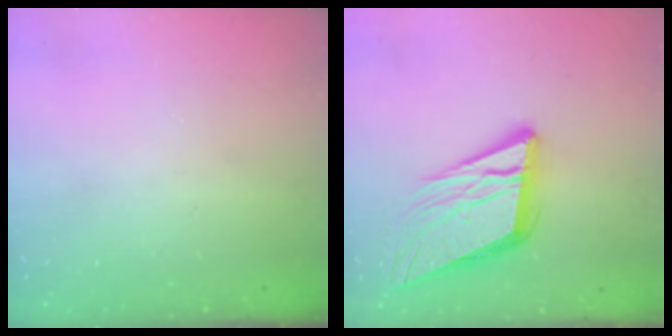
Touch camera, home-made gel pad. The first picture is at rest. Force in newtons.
{"total": 13.7, "press": 13.5, "slide": 2.4}